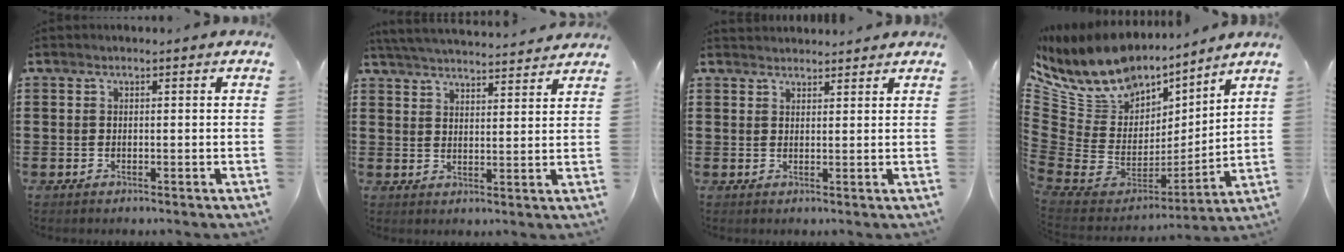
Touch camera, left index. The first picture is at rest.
{"total": 4.4, "force": [4.3, -0.2, 0.8], "torque": [-0.033, -0.027, 0.075]}
{"total": 1.8, "force": [1.8, 0.3, -0.1], "torque": [-0.002, 0.000, 0.036]}
{"total": 10.0, "force": [7.5, 6.0, 2.8], "torque": [-0.118, -0.059, 0.138]}